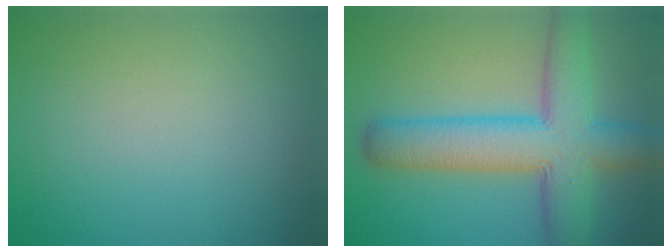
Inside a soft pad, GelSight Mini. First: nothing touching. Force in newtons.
{"total": 9.0, "press": 8.9, "slide": 0.3}